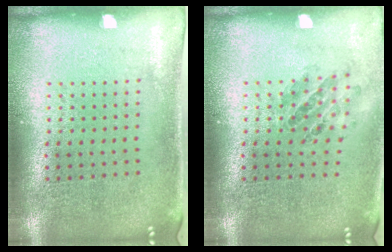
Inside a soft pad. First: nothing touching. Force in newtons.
{"total": 0.8, "press": 0.8, "slide": 0.1}